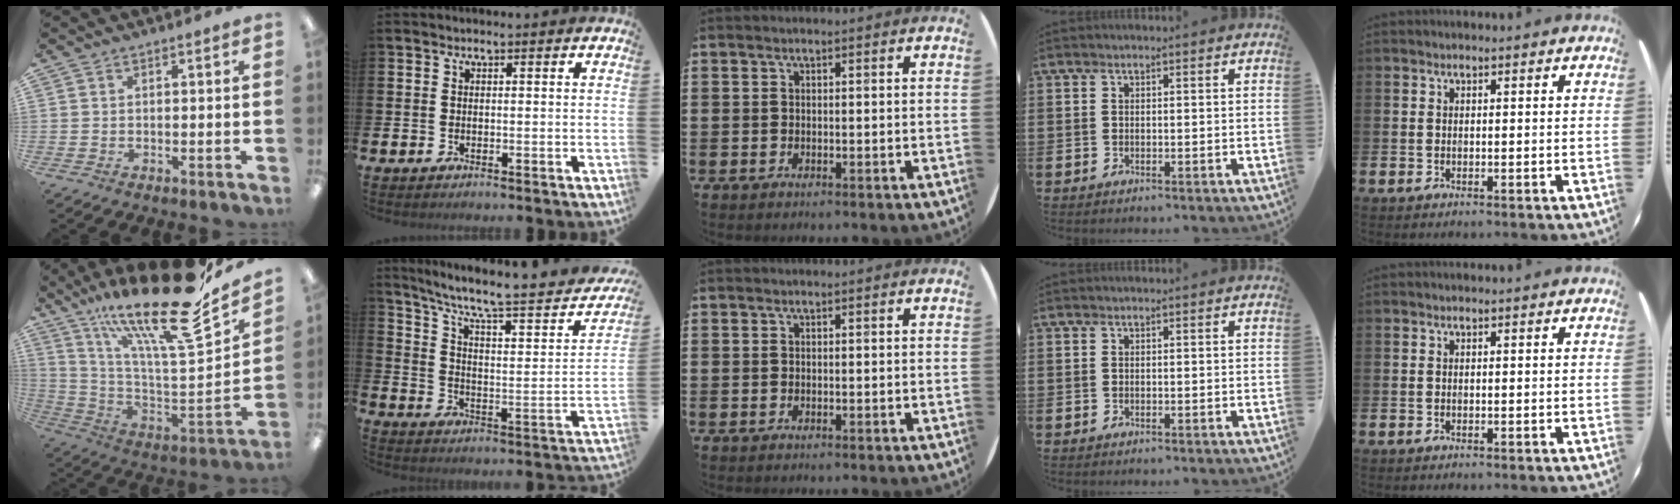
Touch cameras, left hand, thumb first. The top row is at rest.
{"thumb": {"total": 25.6, "force": [18.6, 4.3, 17.1], "torque": [-0.268, -0.140, 0.302]}, "index": {"total": 8.1, "force": [6.3, 1.5, 4.8], "torque": [-0.106, -0.049, 0.094]}}